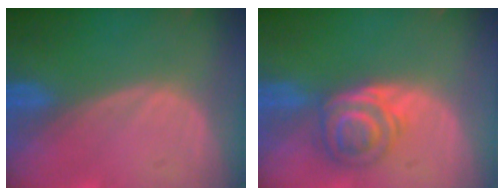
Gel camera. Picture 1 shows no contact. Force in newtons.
{"total": 5.9, "press": 5.5, "slide": 2.2}